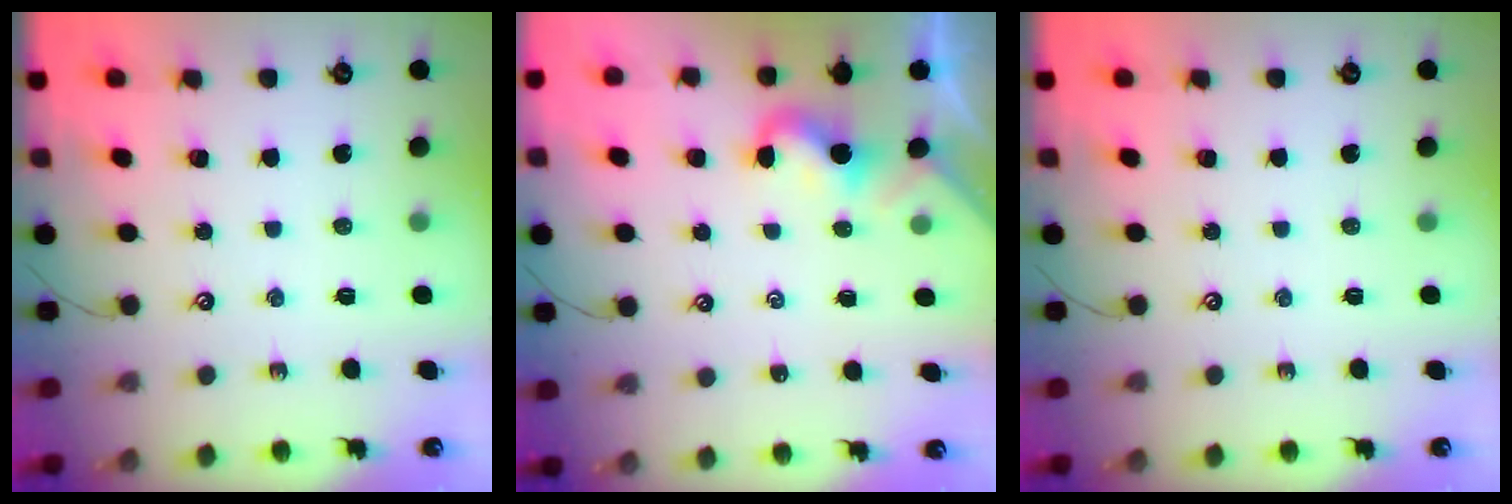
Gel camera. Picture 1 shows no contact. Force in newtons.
{"total": 0.5, "press": 0.4, "slide": 0.4}
{"total": 0.0}